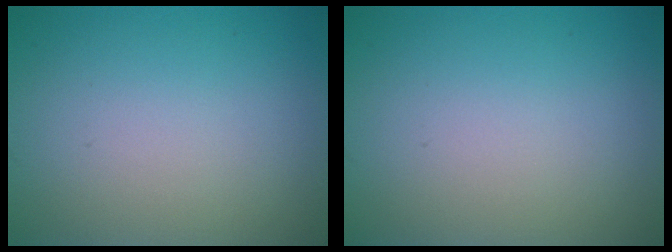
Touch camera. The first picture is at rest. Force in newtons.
{"total": 0.0}